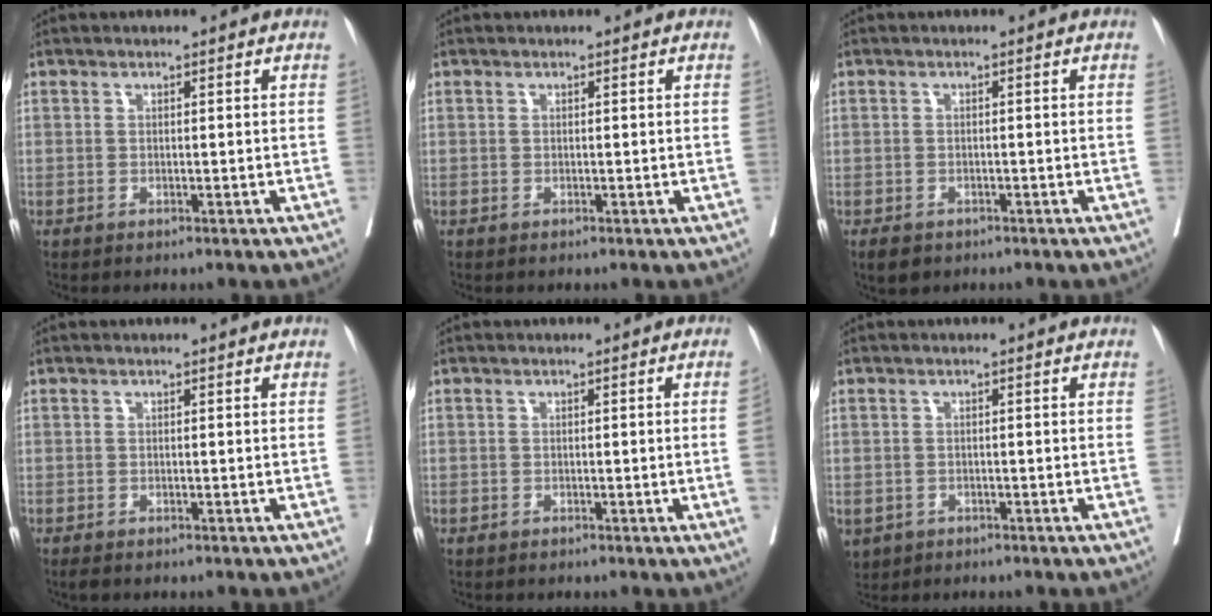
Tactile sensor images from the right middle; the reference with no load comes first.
{"total": 0.0}
{"total": 3.2, "force": [-2.3, 1.9, 1.2], "torque": [-0.017, -0.003, -0.032]}
{"total": 0.8, "force": [-0.7, 0.2, 0.4], "torque": [-0.009, -0.004, -0.012]}
{"total": 1.3, "force": [-0.2, -0.3, 1.2], "torque": [-0.014, 0.003, -0.002]}
{"total": 5.0, "force": [-2.5, 4.1, 1.5], "torque": [-0.038, -0.002, -0.034]}